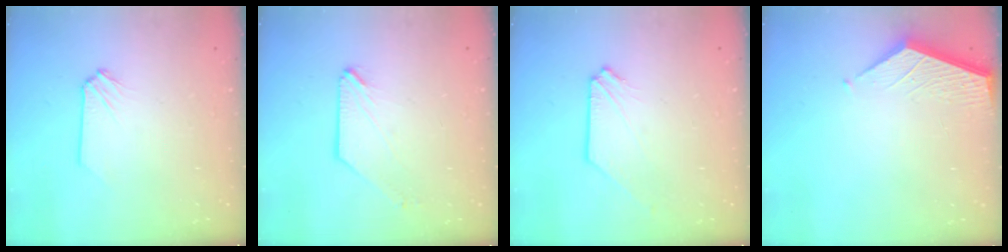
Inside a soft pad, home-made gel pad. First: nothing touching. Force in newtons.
{"total": 0.0}
{"total": 1.0, "press": 1.0, "slide": 0.2}
{"total": 3.8, "press": 3.8, "slide": 0.2}